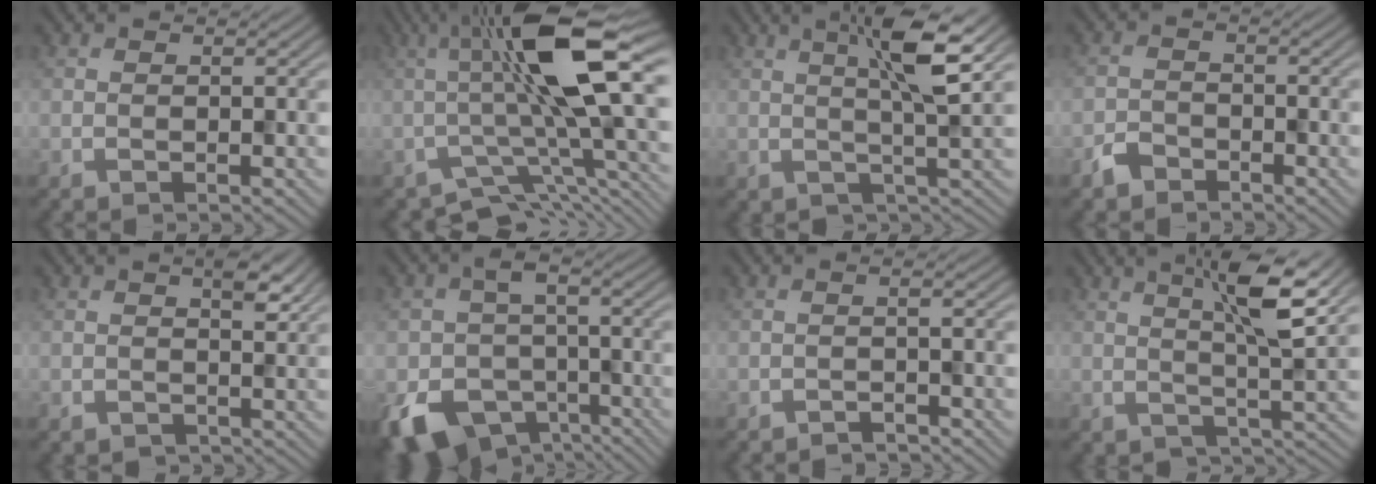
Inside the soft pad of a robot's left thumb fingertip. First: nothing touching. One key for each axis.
{"total": 13.3, "fx": -0.4, "fy": 3.8, "fz": 12.7, "tx": -0.206, "ty": 0.011, "tz": -0.013}
{"total": 5.7, "fx": 2.3, "fy": 0.7, "fz": 5.2, "tx": -0.095, "ty": 0.011, "tz": 0.039}
{"total": 2.4, "fx": -2.0, "fy": 1.3, "fz": 0.6, "tx": -0.011, "ty": 0.000, "tz": -0.049}
{"total": 2.2, "fx": 0.9, "fy": 1.2, "fz": 1.6, "tx": -0.026, "ty": -0.004, "tz": 0.016}
{"total": 11.3, "fx": -5.4, "fy": 8.1, "fz": 5.8, "tx": -0.107, "ty": -0.035, "tz": -0.095}
{"total": 1.5, "fx": -1.2, "fy": 0.2, "fz": 0.8, "tx": -0.012, "ty": -0.002, "tz": -0.030}
{"total": 6.0, "fx": 2.9, "fy": 0.8, "fz": 5.2, "tx": -0.094, "ty": 0.007, "tz": 0.052}